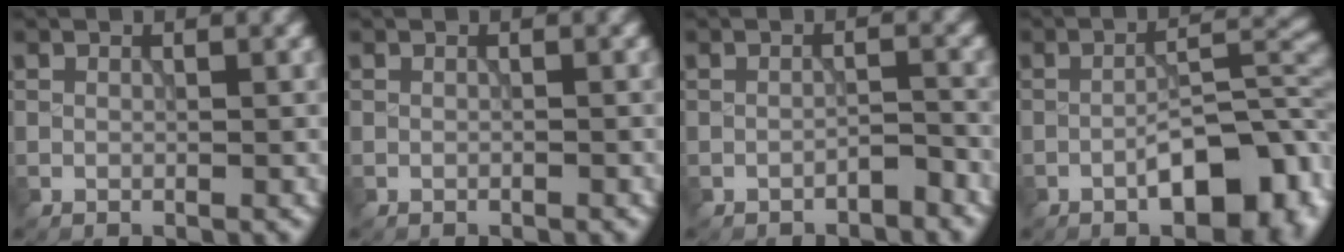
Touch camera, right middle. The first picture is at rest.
{"total": 0.0}
{"total": 1.4, "force": [-1.2, 0.4, 0.7], "torque": [-0.009, 0.008, -0.023]}
{"total": 8.6, "force": [-3.6, 3.2, 7.1], "torque": [-0.095, 0.015, -0.057]}